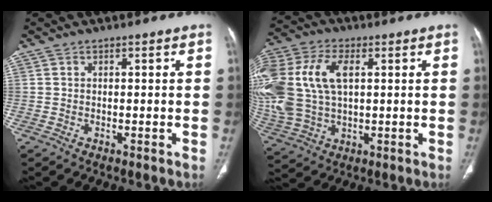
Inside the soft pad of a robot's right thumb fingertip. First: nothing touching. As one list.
[{"total": 24.7, "force": [4.7, 15.5, 18.7], "torque": [-0.468, 0.027, 0.098]}]